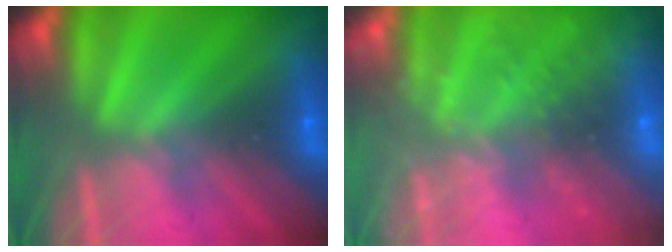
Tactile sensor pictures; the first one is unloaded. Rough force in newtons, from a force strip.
{"total": 9.3}